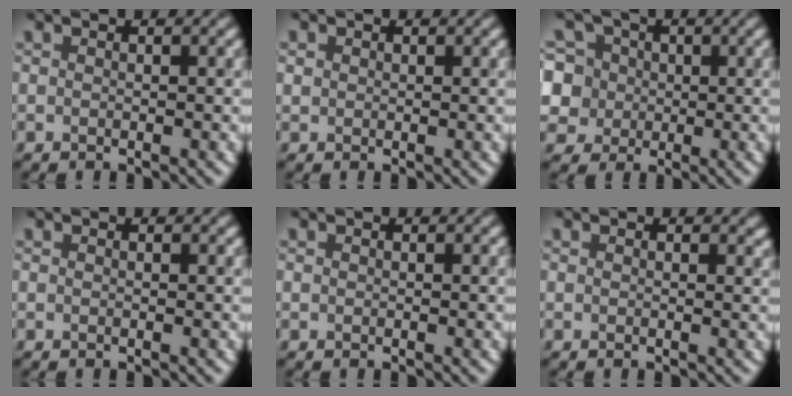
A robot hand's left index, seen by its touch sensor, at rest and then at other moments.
{"total": 0.8, "force": [0.3, 0.7, 0.1], "torque": [0.001, 0.000, 0.004]}
{"total": 9.4, "force": [2.9, 7.9, 4.2], "torque": [-0.087, 0.036, 0.020]}
{"total": 0.0}
{"total": 0.0}
{"total": 0.6, "force": [0.3, 0.5, 0.2], "torque": [0.002, -0.005, 0.002]}